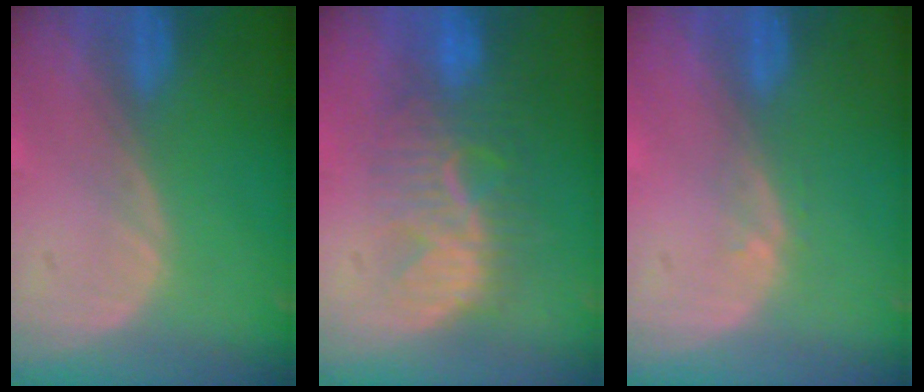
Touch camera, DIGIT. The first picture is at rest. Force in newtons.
{"total": 8.6, "press": 8.1, "slide": 3.0}
{"total": 1.0, "press": 0.7, "slide": 0.7}